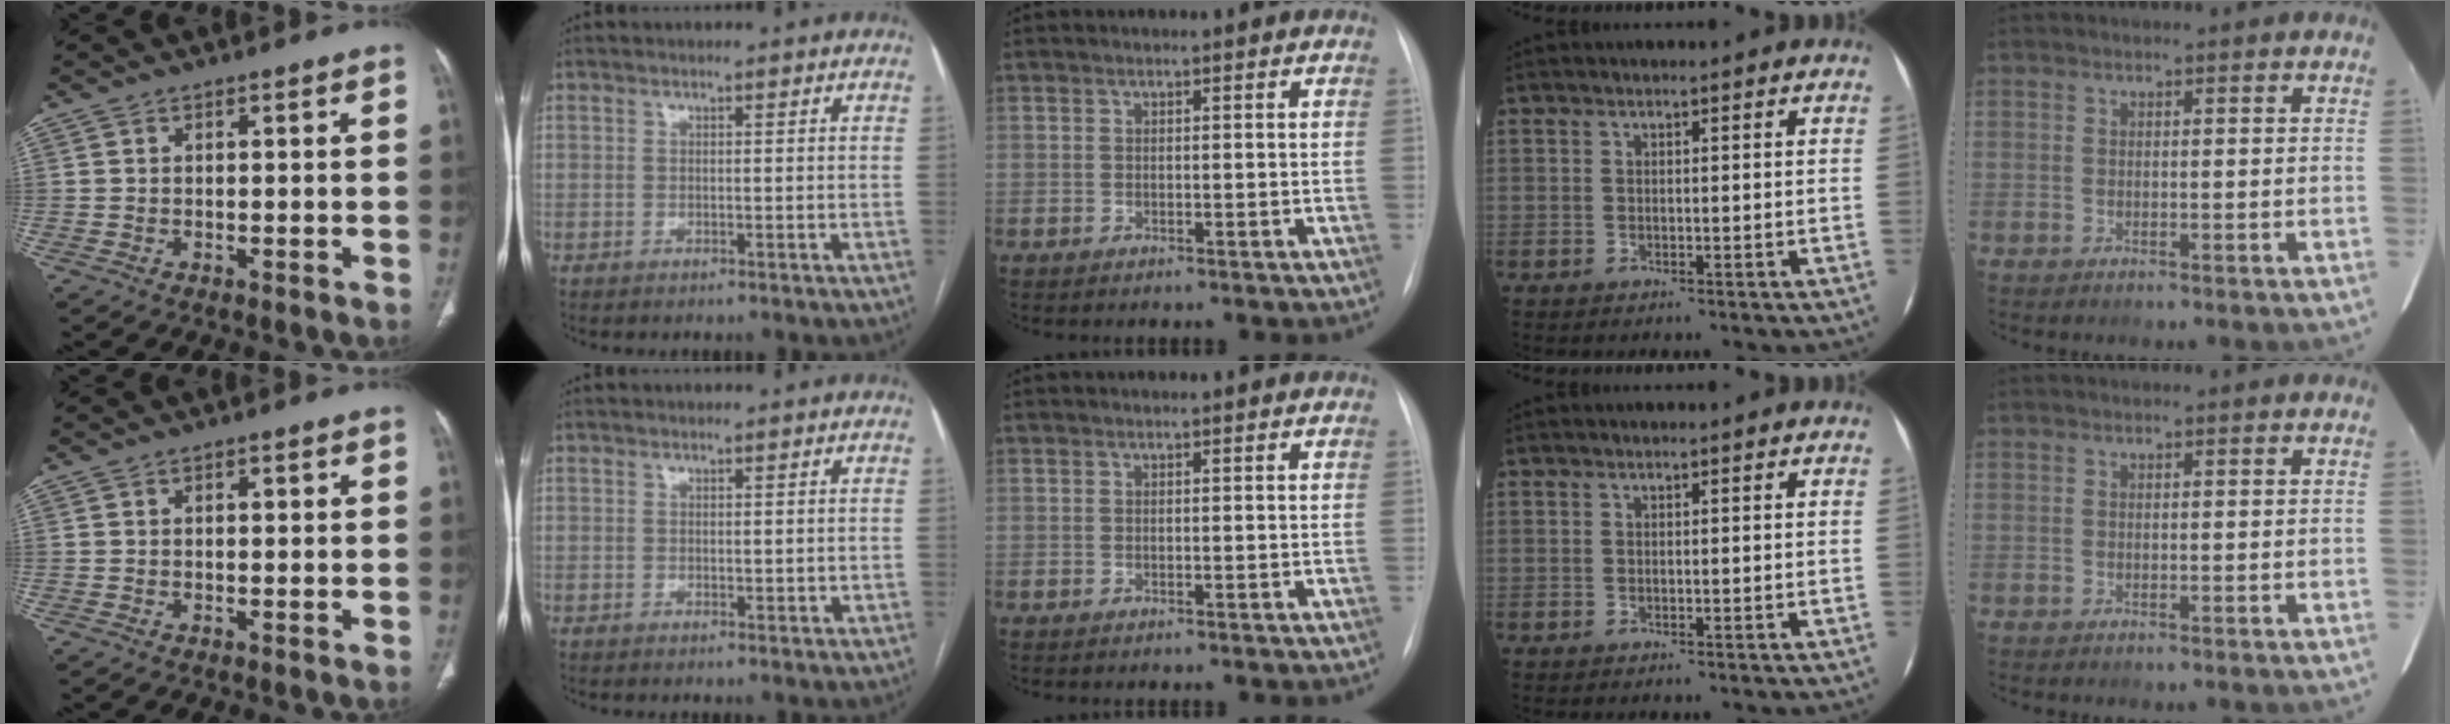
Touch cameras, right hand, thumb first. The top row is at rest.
{"thumb": {"total": 1.4, "force": [0.5, 0.6, 1.2], "torque": [-0.019, 0.000, 0.008]}, "index": {"total": 1.3, "force": [0.3, 0.7, 1.1], "torque": [-0.015, -0.006, 0.007]}}